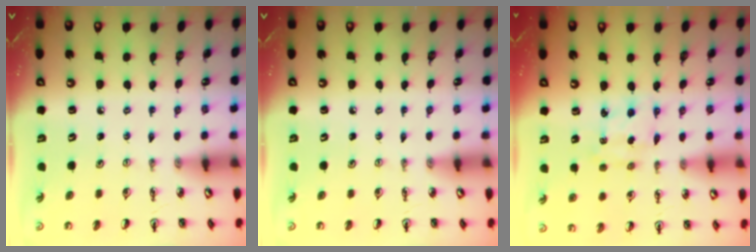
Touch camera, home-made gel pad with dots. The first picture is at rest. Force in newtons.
{"total": 0.0}
{"total": 2.5, "press": 2.5, "slide": 0.3}